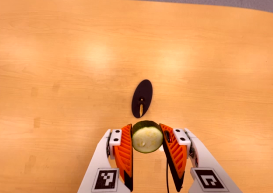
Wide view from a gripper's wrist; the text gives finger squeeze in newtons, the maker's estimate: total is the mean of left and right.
{"total": 11.4, "left": 10.9, "right": 11.8}